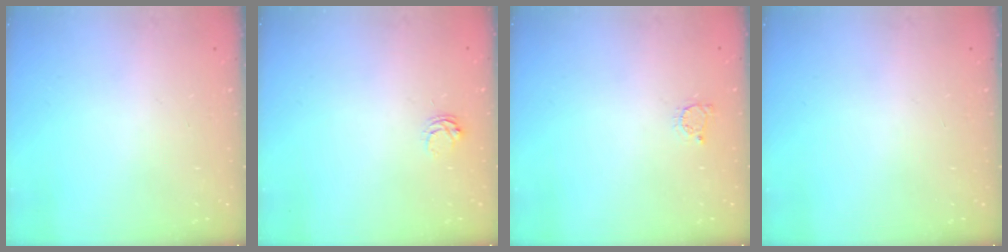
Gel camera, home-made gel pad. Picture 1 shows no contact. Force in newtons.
{"total": 3.9, "press": 3.9, "slide": 0.2}
{"total": 2.4, "press": 2.4, "slide": 0.3}
{"total": 0.0}